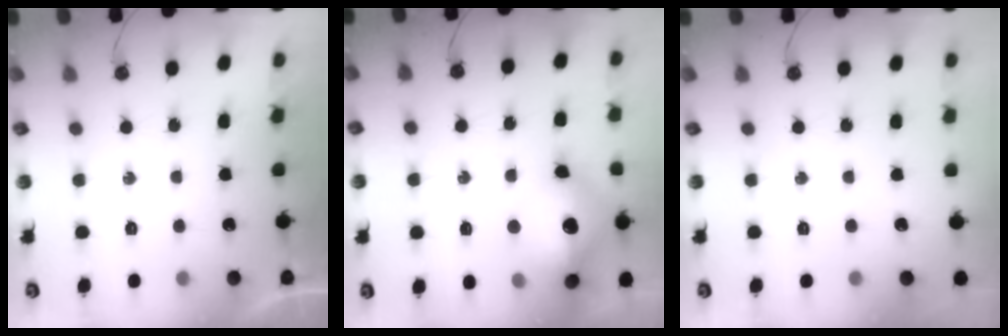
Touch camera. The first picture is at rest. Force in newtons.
{"total": 17.0, "press": 16.9, "slide": 1.6}
{"total": 0.0}